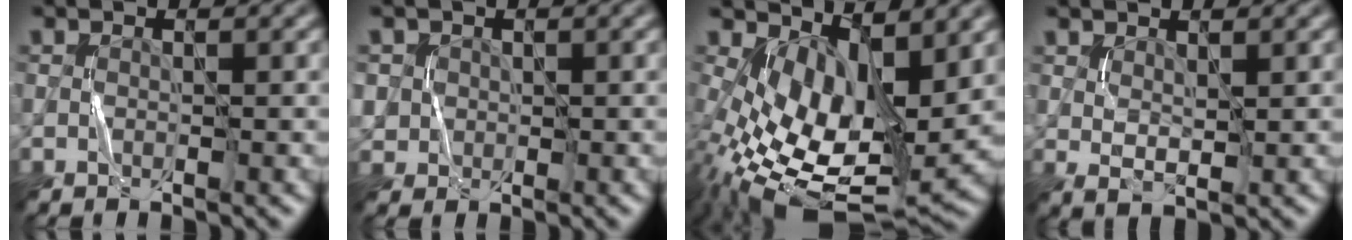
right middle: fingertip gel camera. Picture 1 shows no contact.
{"total": 1.9, "force": [0.4, 1.9, 0.3], "torque": [-0.008, -0.002, 0.019]}
{"total": 11.4, "force": [0.0, 5.8, 9.8], "torque": [-0.185, -0.021, 0.013]}
{"total": 1.8, "force": [1.0, 0.8, 1.3], "torque": [-0.029, -0.004, 0.024]}